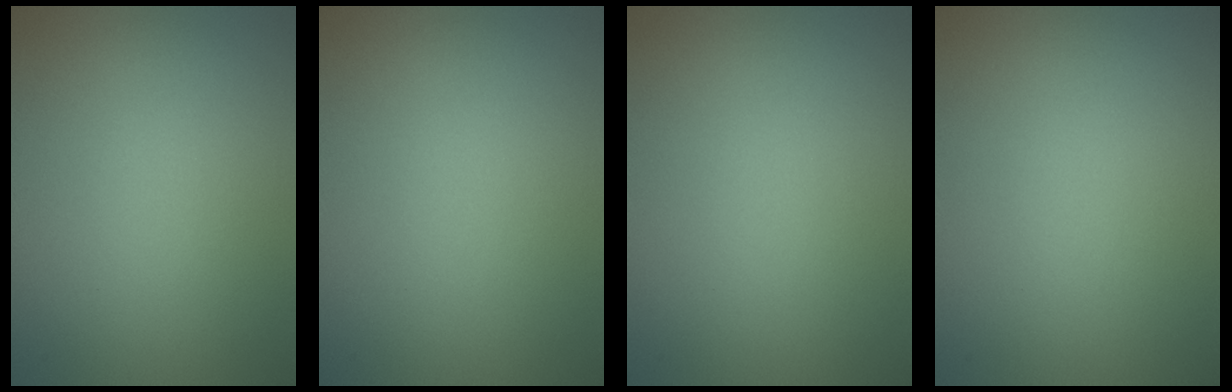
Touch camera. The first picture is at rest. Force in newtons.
{"total": 0.0}
{"total": 0.0}
{"total": 0.0}